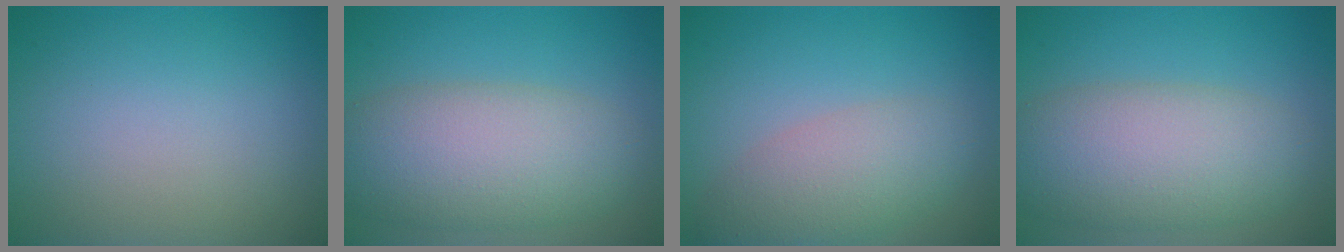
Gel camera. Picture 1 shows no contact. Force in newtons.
{"total": 8.0, "press": 8.0, "slide": 0.5}
{"total": 4.7, "press": 4.7, "slide": 0.3}
{"total": 8.0, "press": 8.0, "slide": 0.5}